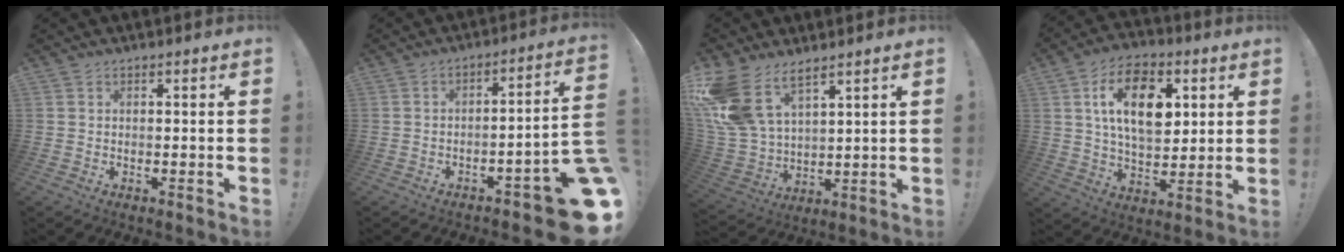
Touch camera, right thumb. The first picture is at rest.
{"total": 10.9, "force": [-6.2, 1.9, 8.8], "torque": [-0.098, 0.026, -0.102]}
{"total": 14.0, "force": [8.8, 7.4, 7.9], "torque": [-0.183, -0.053, 0.170]}
{"total": 16.9, "force": [5.3, 10.2, 12.4], "torque": [-0.197, -0.001, 0.094]}